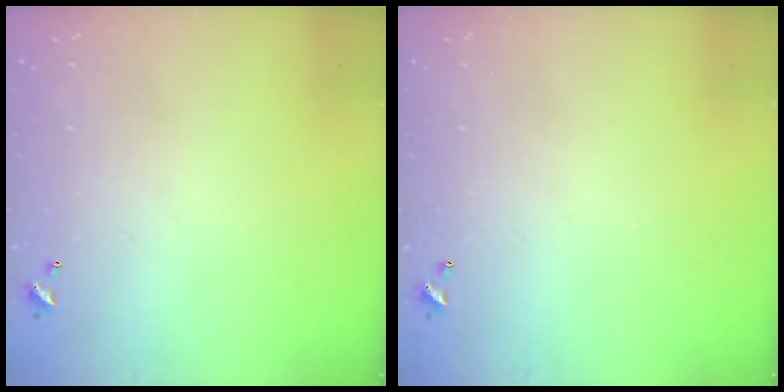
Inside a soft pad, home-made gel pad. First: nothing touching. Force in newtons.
{"total": 0.0}